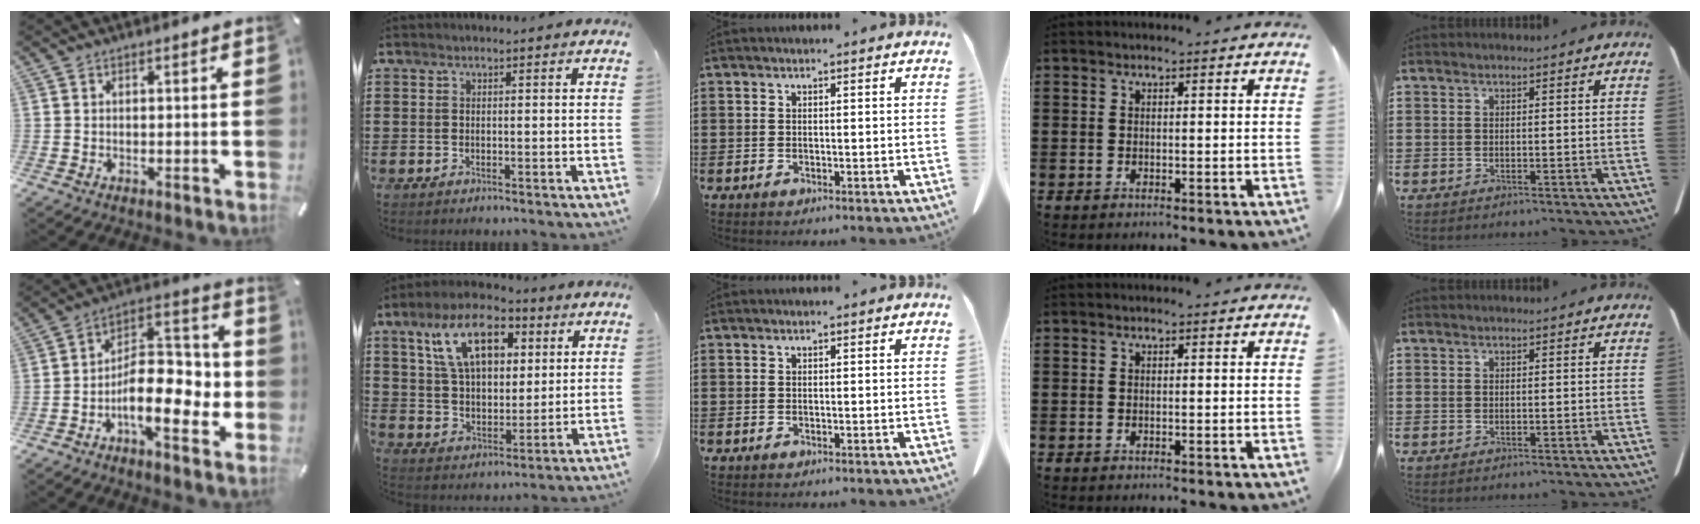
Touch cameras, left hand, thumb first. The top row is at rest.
{"thumb": {"total": 15.2, "force": [-5.0, 8.0, 12.0], "torque": [-0.186, 0.017, -0.080]}, "index": {"total": 12.5, "force": [6.4, 6.6, 8.5], "torque": [-0.169, 0.011, 0.117]}}